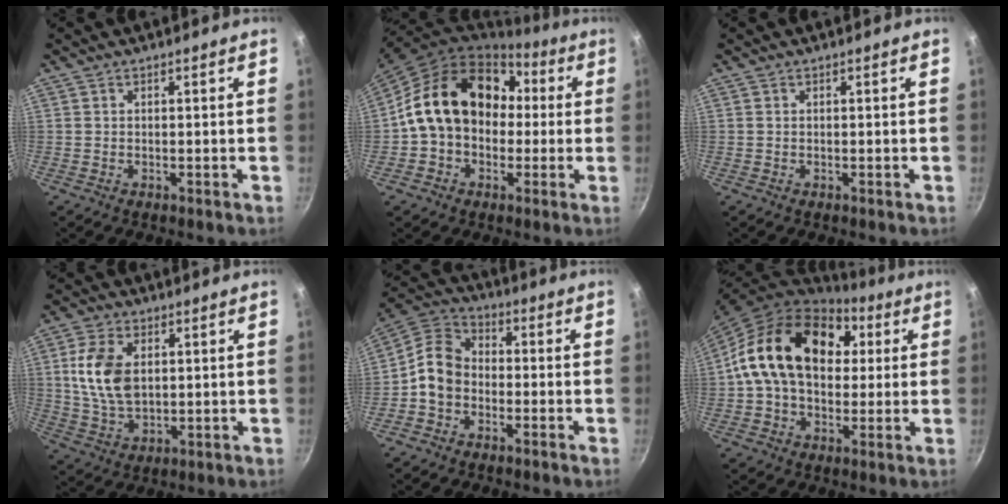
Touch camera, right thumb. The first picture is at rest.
{"total": 18.8, "force": [1.4, 14.6, 11.7], "torque": [-0.167, 0.056, 0.017]}
{"total": 0.0}
{"total": 11.2, "force": [2.1, 6.9, 8.6], "torque": [-0.154, -0.011, 0.044]}
{"total": 8.8, "force": [-2.4, 6.8, 5.1], "torque": [-0.082, 0.039, -0.064]}
{"total": 21.8, "force": [4.4, 15.3, 14.9], "torque": [-0.231, 0.027, 0.062]}